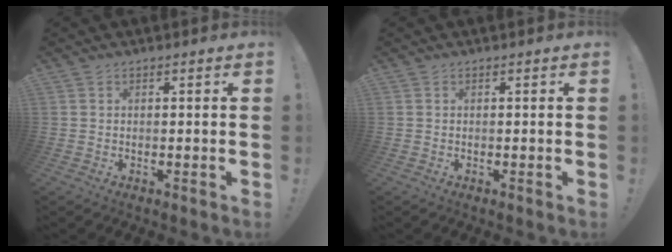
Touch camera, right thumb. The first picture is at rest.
{"total": 0.0}